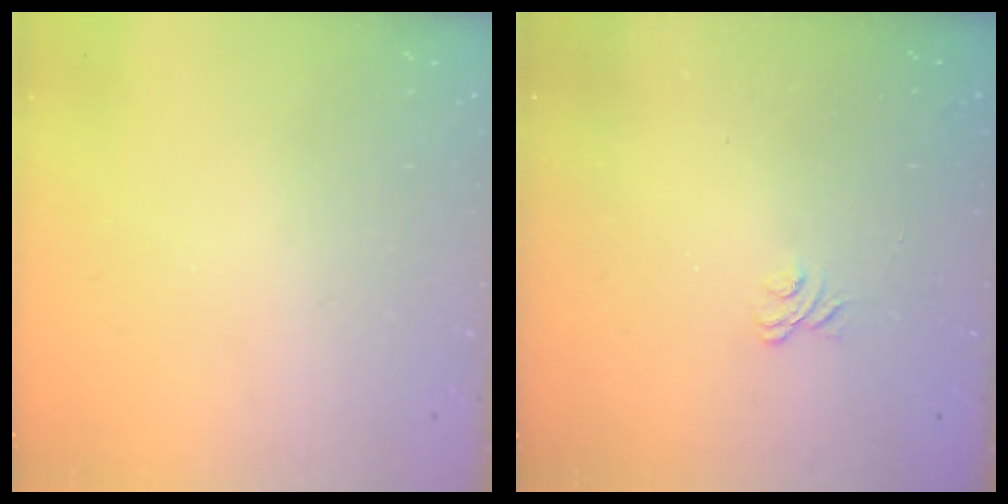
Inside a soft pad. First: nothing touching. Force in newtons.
{"total": 1.9, "press": 1.5, "slide": 1.1}